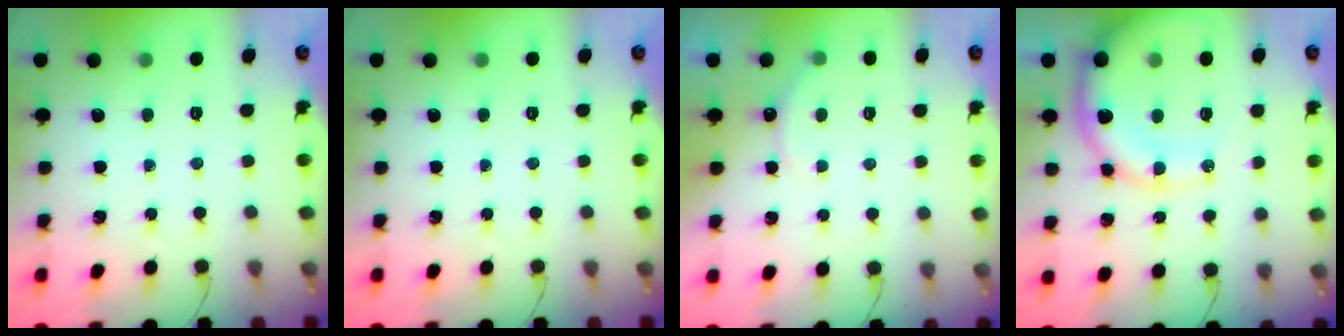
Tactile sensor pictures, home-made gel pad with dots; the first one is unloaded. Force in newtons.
{"total": 0.0}
{"total": 4.7, "press": 4.6, "slide": 0.9}
{"total": 15.8, "press": 15.4, "slide": 3.5}